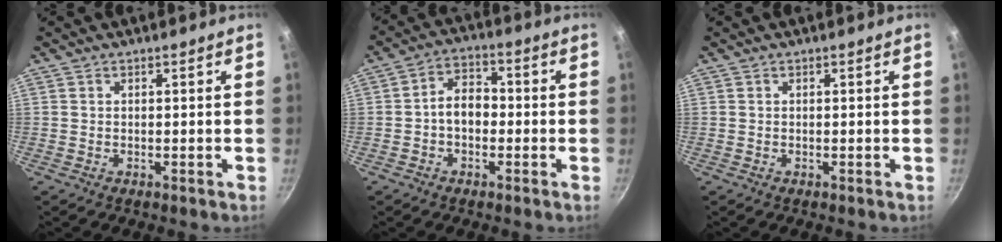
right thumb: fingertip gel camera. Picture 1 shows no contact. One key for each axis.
{"total": 6.3, "fx": -1.1, "fy": 4.4, "fz": 4.3, "tx": -0.042, "ty": 0.027, "tz": -0.028}
{"total": 0.0}